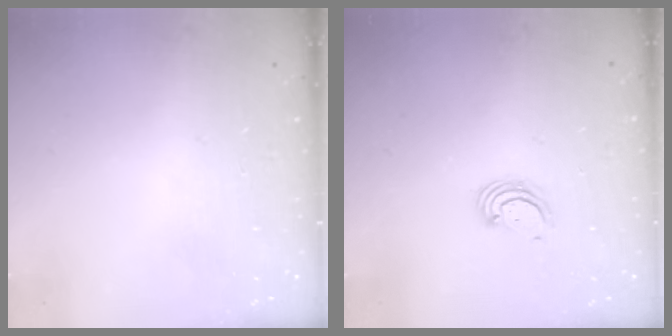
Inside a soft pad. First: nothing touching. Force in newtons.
{"total": 2.8, "press": 2.8, "slide": 0.3}